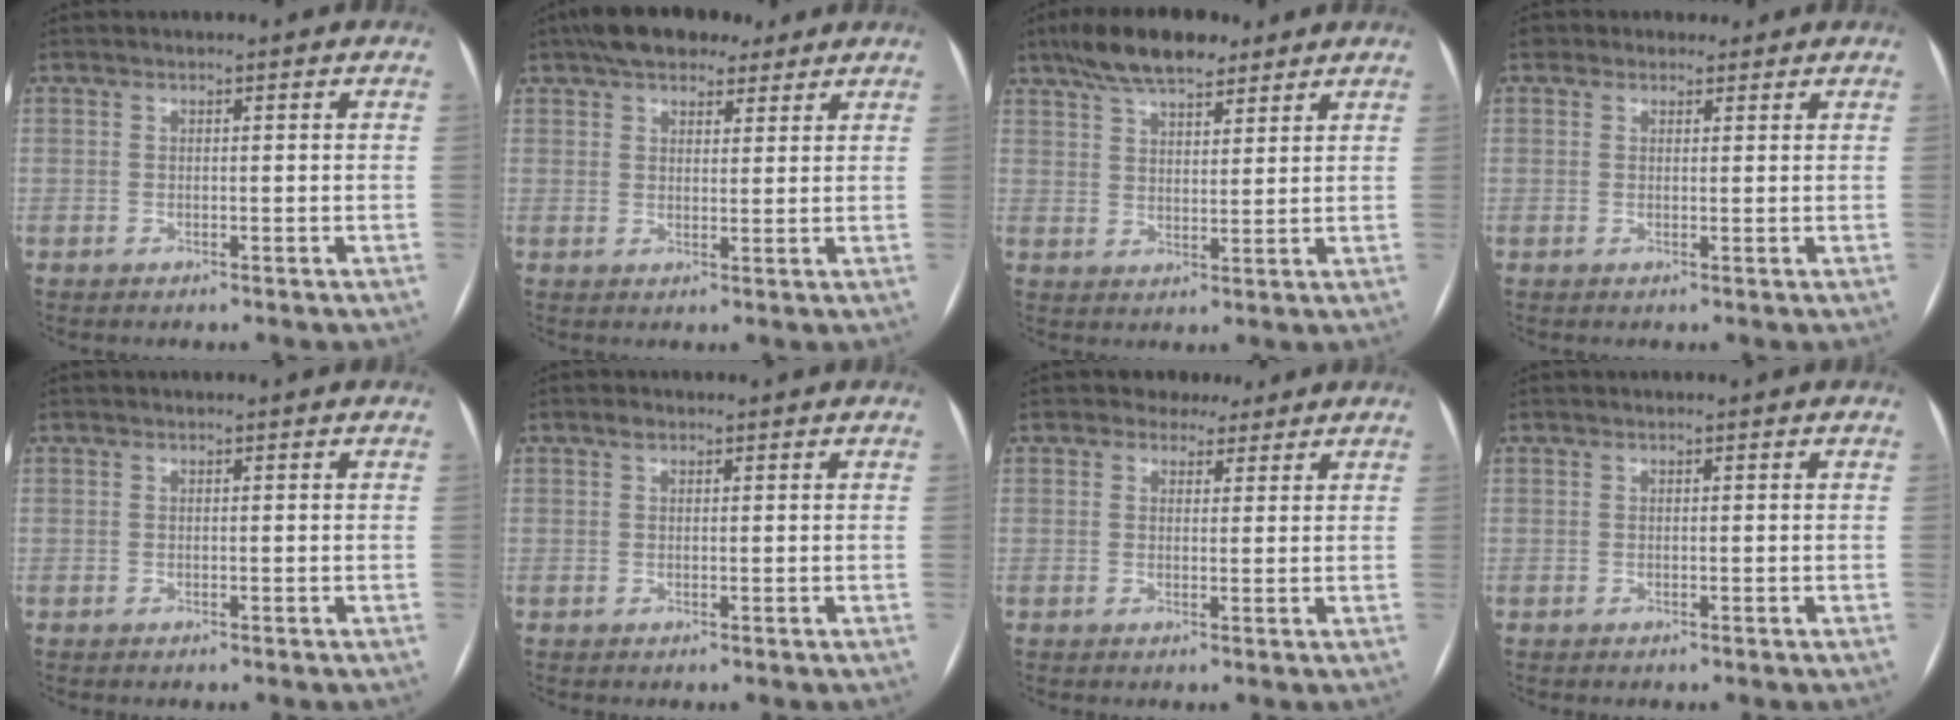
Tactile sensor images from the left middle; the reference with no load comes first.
{"total": 9.5, "force": [7.2, 4.2, 4.6], "torque": [-0.066, 0.032, 0.115]}
{"total": 10.1, "force": [7.6, 3.3, 5.8], "torque": [-0.105, 0.022, 0.132]}
{"total": 2.1, "force": [1.3, 1.6, 0.1], "torque": [0.000, 0.014, 0.017]}
{"total": 0.0}
{"total": 1.0, "force": [0.6, 0.6, 0.5], "torque": [-0.011, 0.008, 0.010]}
{"total": 3.2, "force": [2.4, 2.0, 0.4], "torque": [0.000, 0.010, 0.032]}
{"total": 0.0}